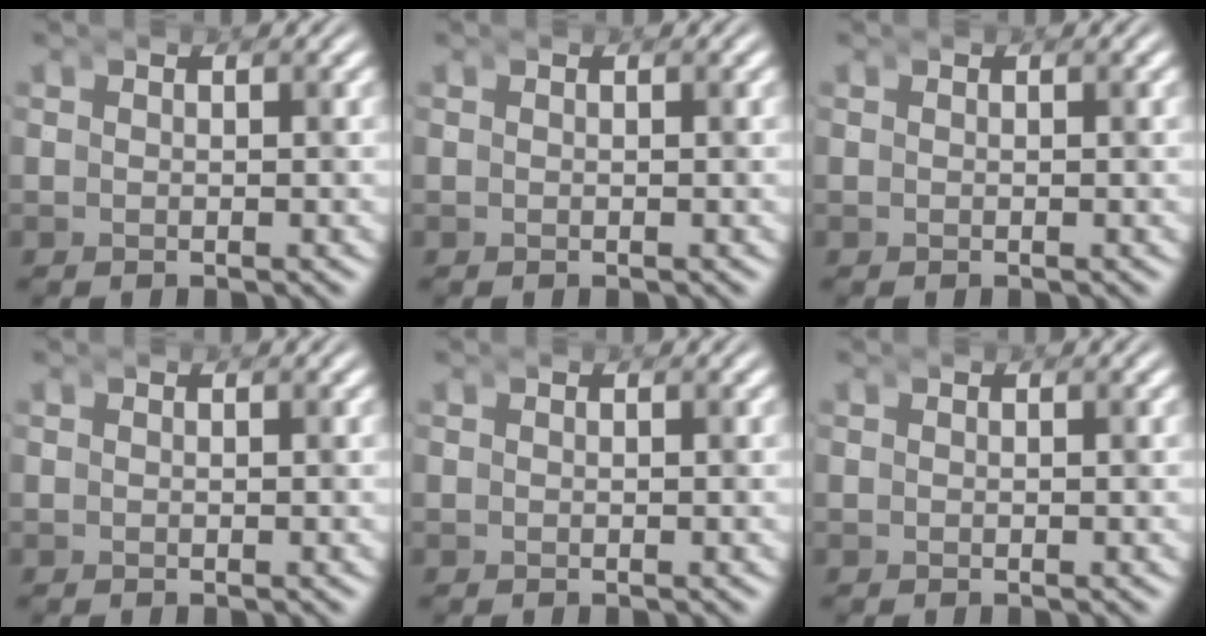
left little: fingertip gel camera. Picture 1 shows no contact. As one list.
[{"total": 0.0}, {"total": 0.0}, {"total": 0.0}, {"total": 0.0}, {"total": 0.0}]